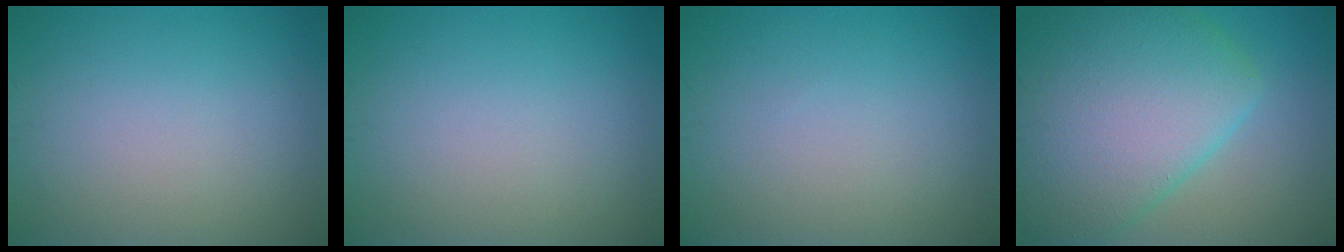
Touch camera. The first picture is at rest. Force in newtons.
{"total": 0.0}
{"total": 0.0}
{"total": 10.9, "press": 10.9, "slide": 0.7}